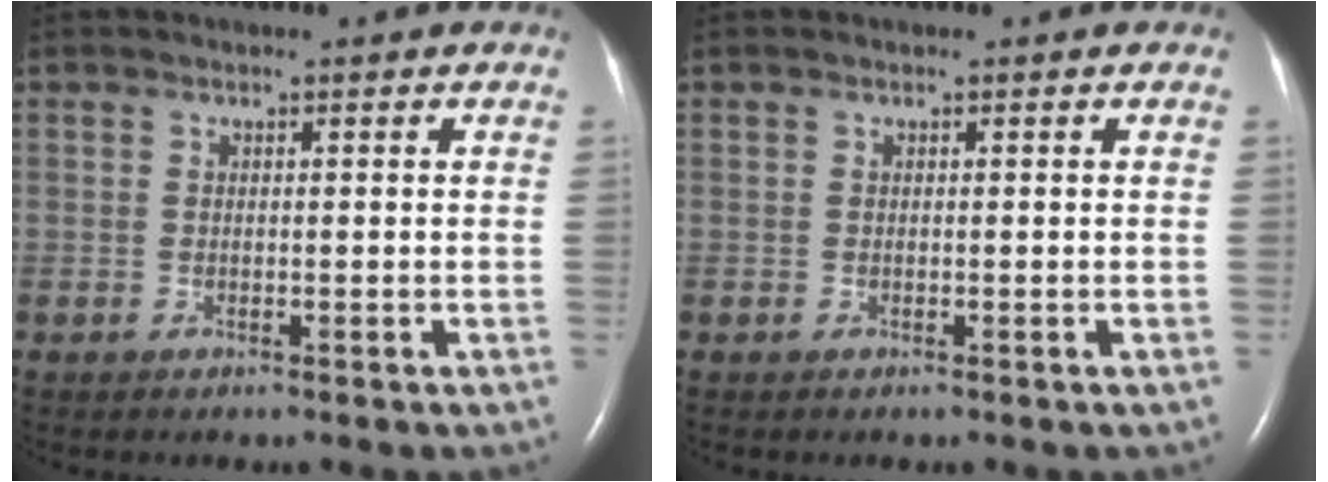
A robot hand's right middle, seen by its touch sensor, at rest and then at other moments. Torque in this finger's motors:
{"motor_torque": [0.00, 0.00, 0.00, 0.00]}